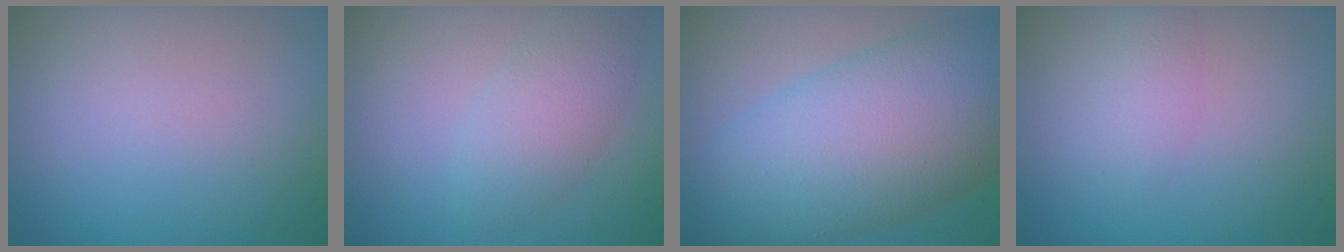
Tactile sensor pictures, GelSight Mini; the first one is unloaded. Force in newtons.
{"total": 3.5, "press": 3.5, "slide": 0.1}
{"total": 11.5, "press": 11.4, "slide": 0.1}
{"total": 1.6, "press": 1.6, "slide": 0.1}